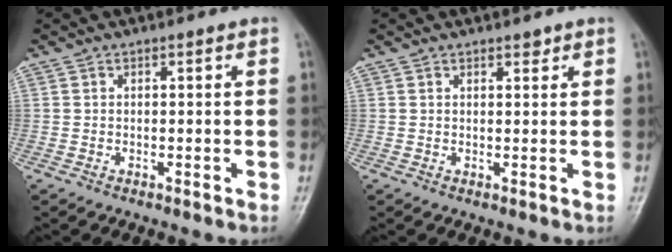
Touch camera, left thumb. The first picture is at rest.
{"total": 1.2, "force": [1.0, 0.4, 0.5], "torque": [-0.004, -0.008, 0.014]}